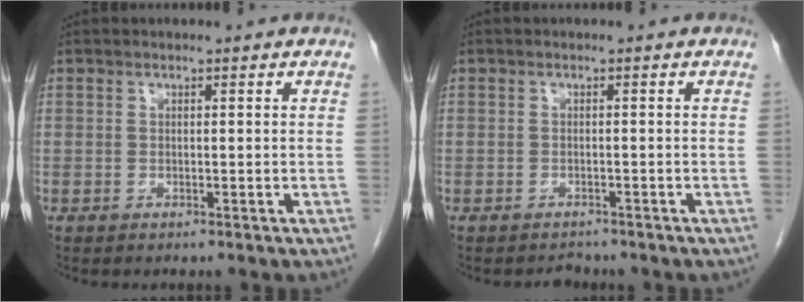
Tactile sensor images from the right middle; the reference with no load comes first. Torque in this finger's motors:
{"motor_torque": [0.14, -0.03, 0.00, -0.01]}